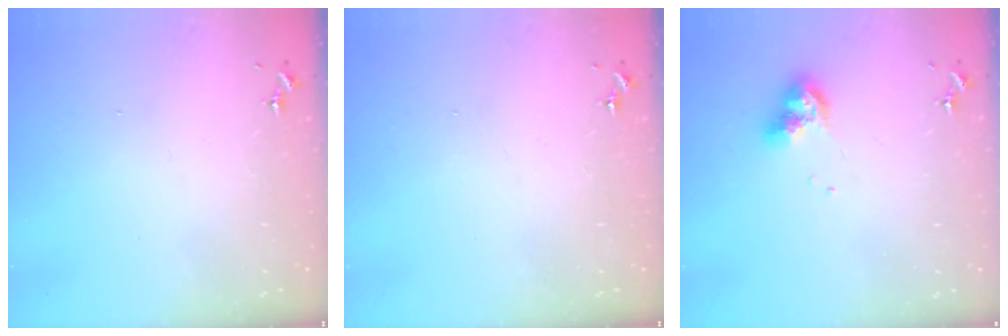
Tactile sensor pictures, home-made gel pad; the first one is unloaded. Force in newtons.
{"total": 0.0}
{"total": 9.5, "press": 9.4, "slide": 1.3}